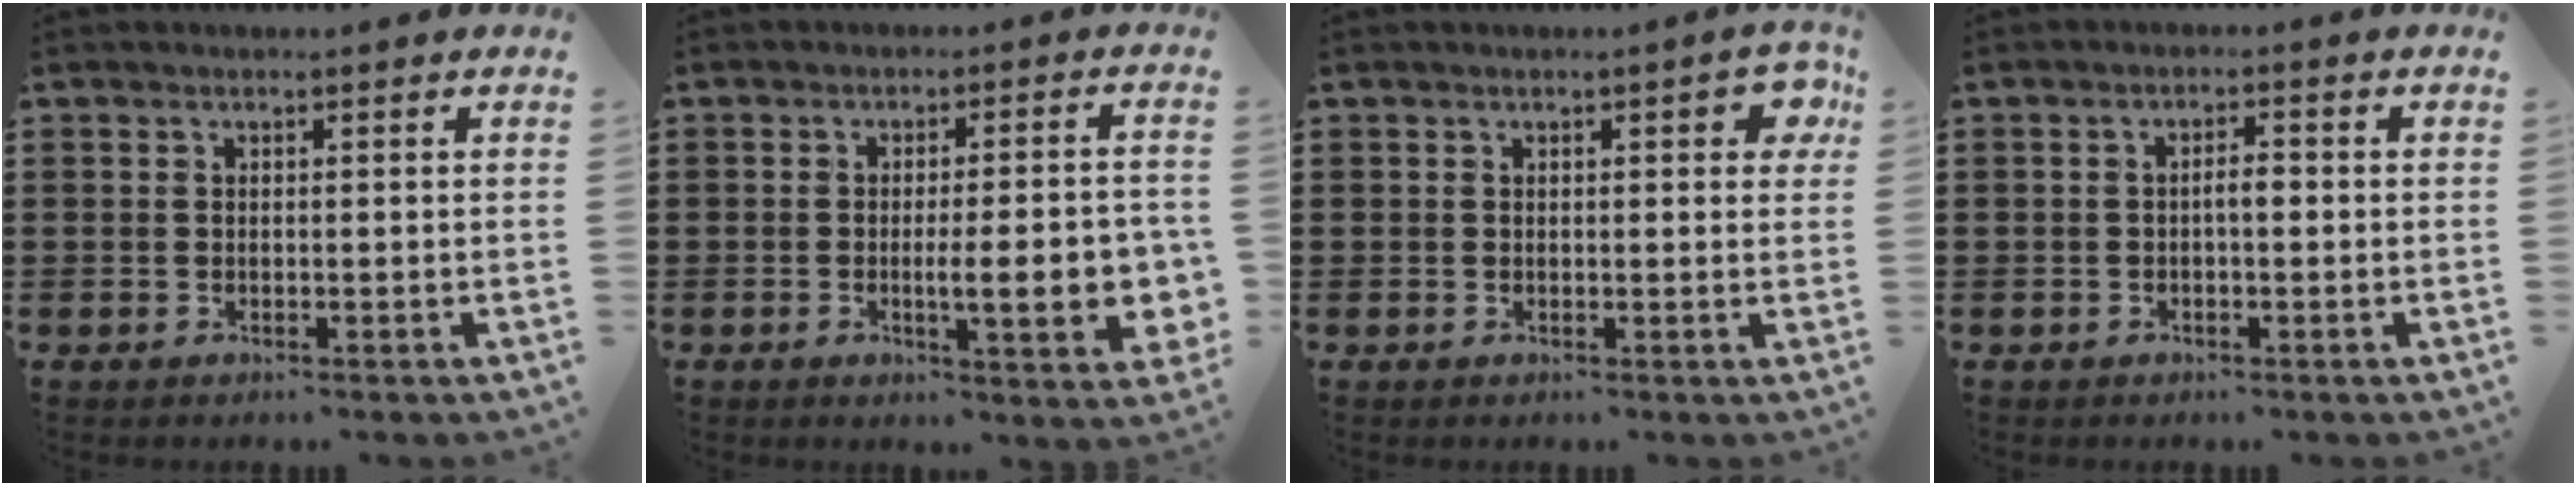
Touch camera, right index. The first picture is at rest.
{"total": 9.1, "force": [-1.6, 1.8, 8.8], "torque": [-0.116, -0.011, -0.027]}
{"total": 3.0, "force": [1.1, 0.9, 2.7], "torque": [-0.032, -0.002, 0.011]}
{"total": 2.1, "force": [-0.3, 0.6, 1.9], "torque": [-0.037, 0.004, -0.008]}